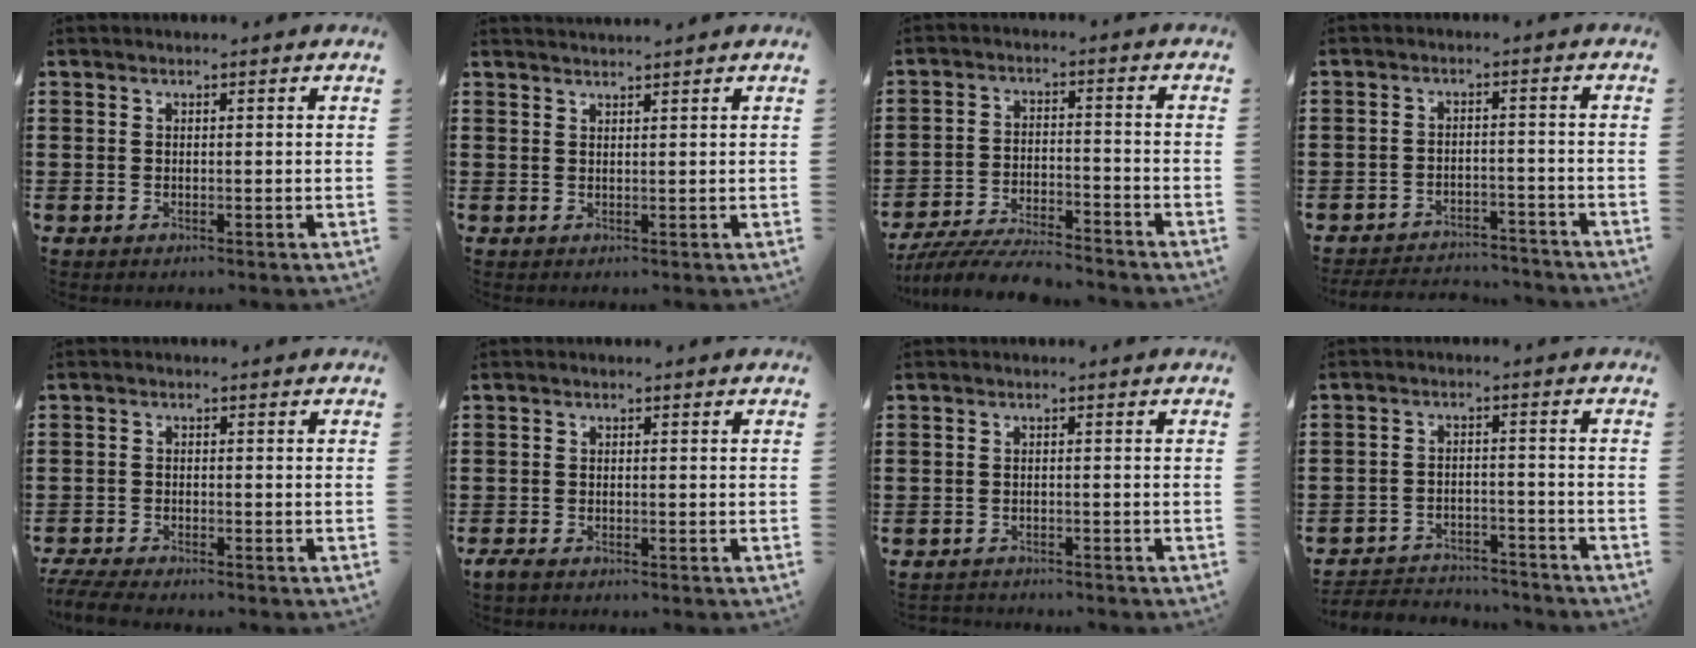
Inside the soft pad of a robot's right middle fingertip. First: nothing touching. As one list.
[{"total": 1.3, "force": [1.3, -0.3, 0.1], "torque": [-0.004, -0.004, 0.026]}, {"total": 6.8, "force": [-6.5, 0.5, 2.0], "torque": [-0.040, 0.001, -0.125]}, {"total": 3.8, "force": [-3.8, 0.4, 0.3], "torque": [-0.016, 0.000, -0.082]}, {"total": 3.0, "force": [-2.8, 0.1, 0.9], "torque": [-0.032, -0.008, -0.061]}, {"total": 1.3, "force": [-1.0, 0.4, 0.7], "torque": [-0.024, -0.005, -0.021]}, {"total": 1.4, "force": [-1.4, 0.1, -0.1], "torque": [-0.005, -0.001, -0.029]}, {"total": 3.7, "force": [-3.6, 0.7, 0.2], "torque": [-0.011, 0.004, -0.077]}]